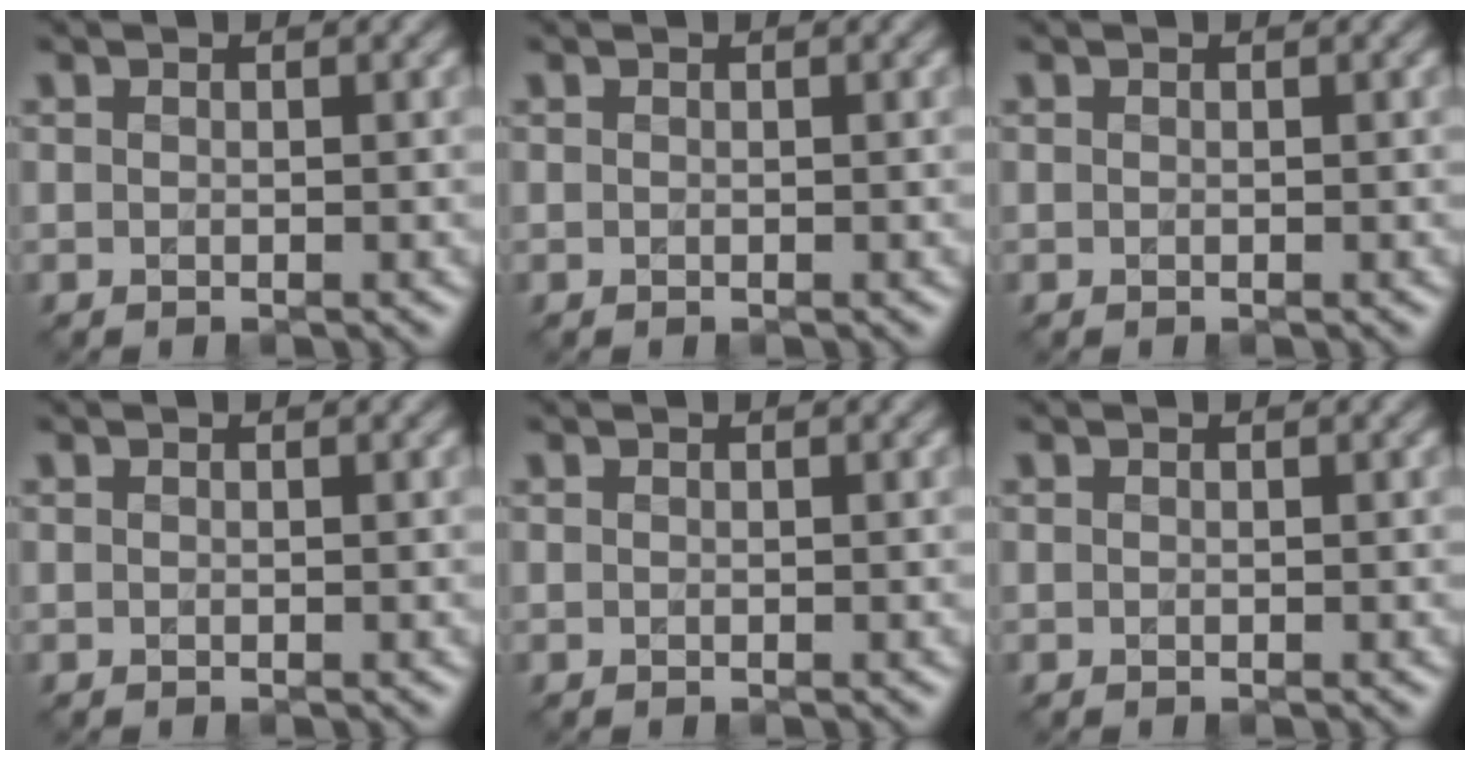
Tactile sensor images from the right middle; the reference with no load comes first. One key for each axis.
{"total": 0.0}
{"total": 0.0}
{"total": 0.0}
{"total": 0.0}
{"total": 0.0}